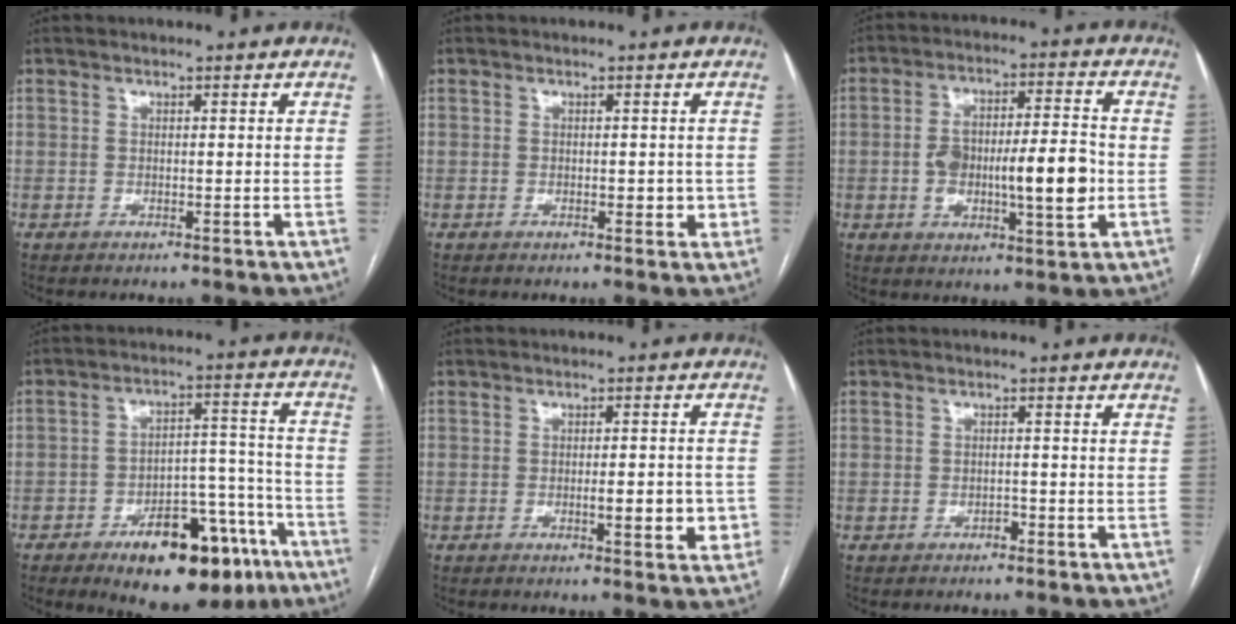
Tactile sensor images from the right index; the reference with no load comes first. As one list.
[{"total": 2.5, "force": [-0.4, 1.3, 2.0], "torque": [-0.021, 0.000, -0.004]}, {"total": 13.1, "force": [-1.7, 3.6, 12.5], "torque": [-0.210, 0.016, -0.024]}, {"total": 17.7, "force": [-11.0, 7.4, 11.7], "torque": [-0.124, 0.042, -0.154]}, {"total": 5.7, "force": [-1.4, 1.4, 5.4], "torque": [-0.070, -0.002, -0.015]}, {"total": 1.0, "force": [-0.6, 0.6, 0.6], "torque": [-0.009, 0.002, -0.009]}]